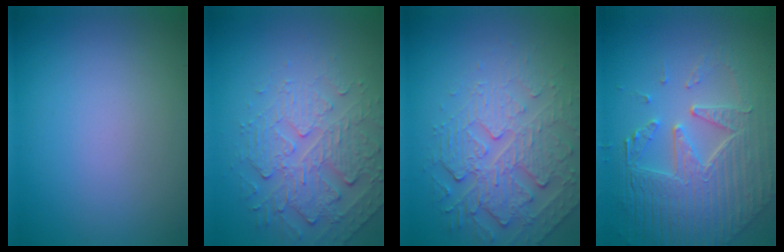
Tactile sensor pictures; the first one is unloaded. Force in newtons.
{"total": 4.8, "press": 3.5, "slide": 3.3}
{"total": 4.3, "press": 4.0, "slide": 1.7}
{"total": 8.0, "press": 5.6, "slide": 5.7}